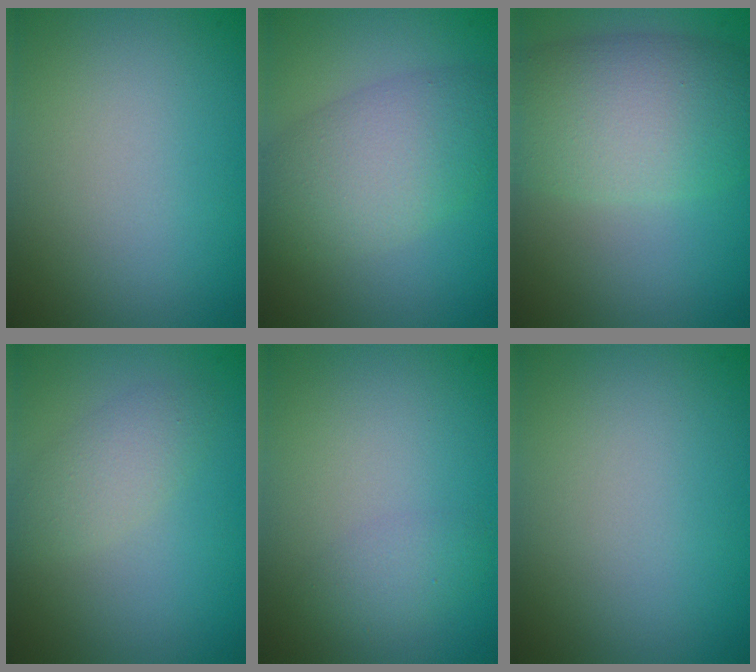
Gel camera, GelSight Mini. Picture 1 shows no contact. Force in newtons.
{"total": 6.0, "press": 6.0, "slide": 0.2}
{"total": 8.3, "press": 8.3, "slide": 0.2}
{"total": 2.4, "press": 2.4, "slide": 0.2}
{"total": 1.5, "press": 1.5, "slide": 0.1}
{"total": 0.0}